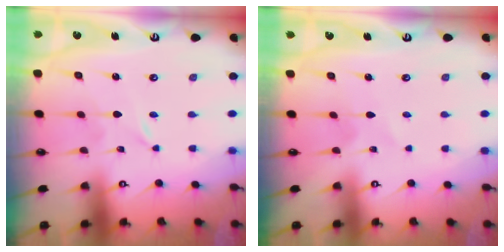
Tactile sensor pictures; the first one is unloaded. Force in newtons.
{"total": 4.3, "press": 4.3, "slide": 0.4}